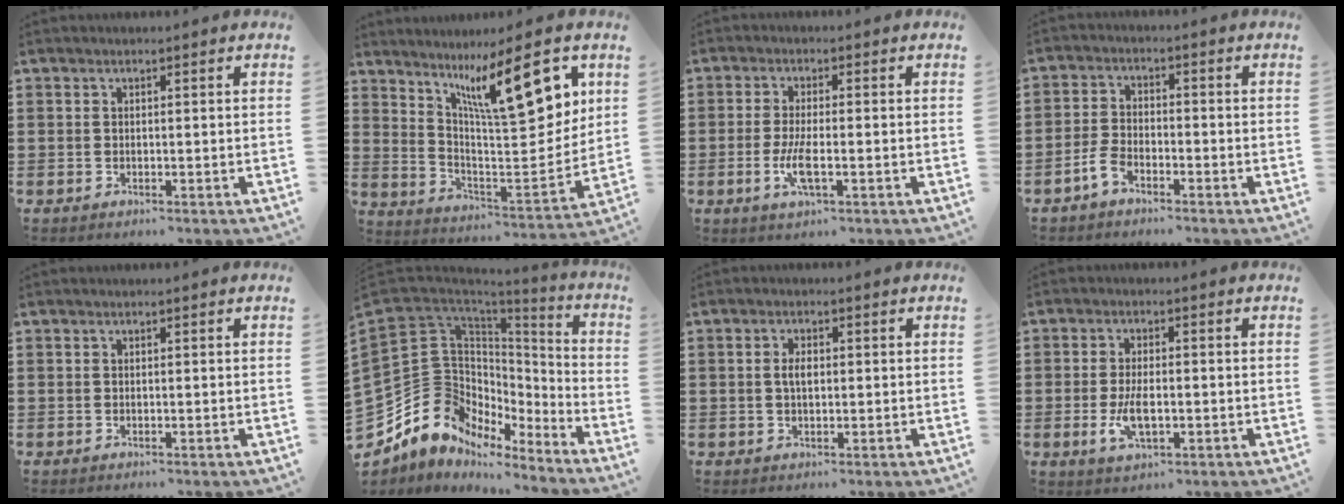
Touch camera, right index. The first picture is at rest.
{"total": 14.0, "force": [7.7, 3.6, 11.2], "torque": [-0.188, -0.028, 0.125]}
{"total": 4.7, "force": [-1.5, 1.1, 4.4], "torque": [-0.101, -0.008, -0.034]}
{"total": 3.3, "force": [-2.4, 1.3, 1.8], "torque": [-0.055, -0.001, -0.054]}
{"total": 0.0}
{"total": 11.9, "force": [-2.6, 10.6, 4.6], "torque": [-0.135, -0.023, -0.050]}
{"total": 2.3, "force": [0.2, 1.0, 2.1], "torque": [-0.041, 0.005, 0.001]}
{"total": 4.9, "force": [-1.0, 2.1, 4.3], "torque": [-0.094, -0.003, -0.021]}